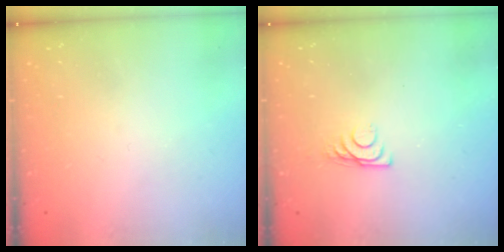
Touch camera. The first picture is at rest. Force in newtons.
{"total": 6.8, "press": 6.8, "slide": 0.6}